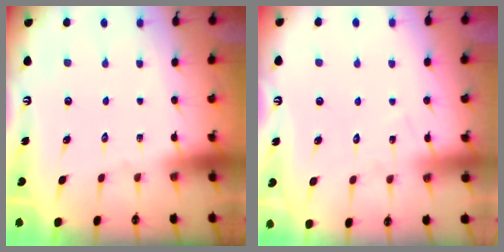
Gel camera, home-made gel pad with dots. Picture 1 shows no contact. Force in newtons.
{"total": 6.8, "press": 6.8, "slide": 0.6}